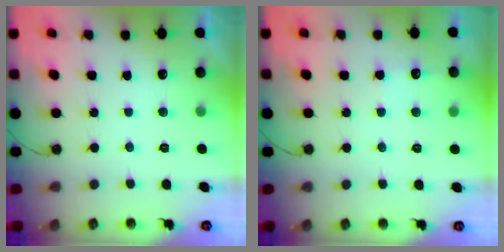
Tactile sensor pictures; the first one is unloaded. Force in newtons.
{"total": 4.5, "press": 4.5, "slide": 0.5}